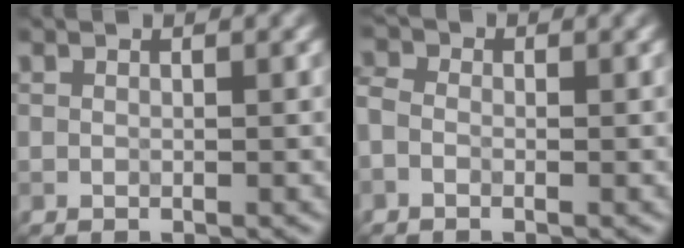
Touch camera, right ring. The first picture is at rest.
{"total": 1.7, "force": [-0.5, 1.2, 1.0], "torque": [-0.027, 0.003, -0.023]}